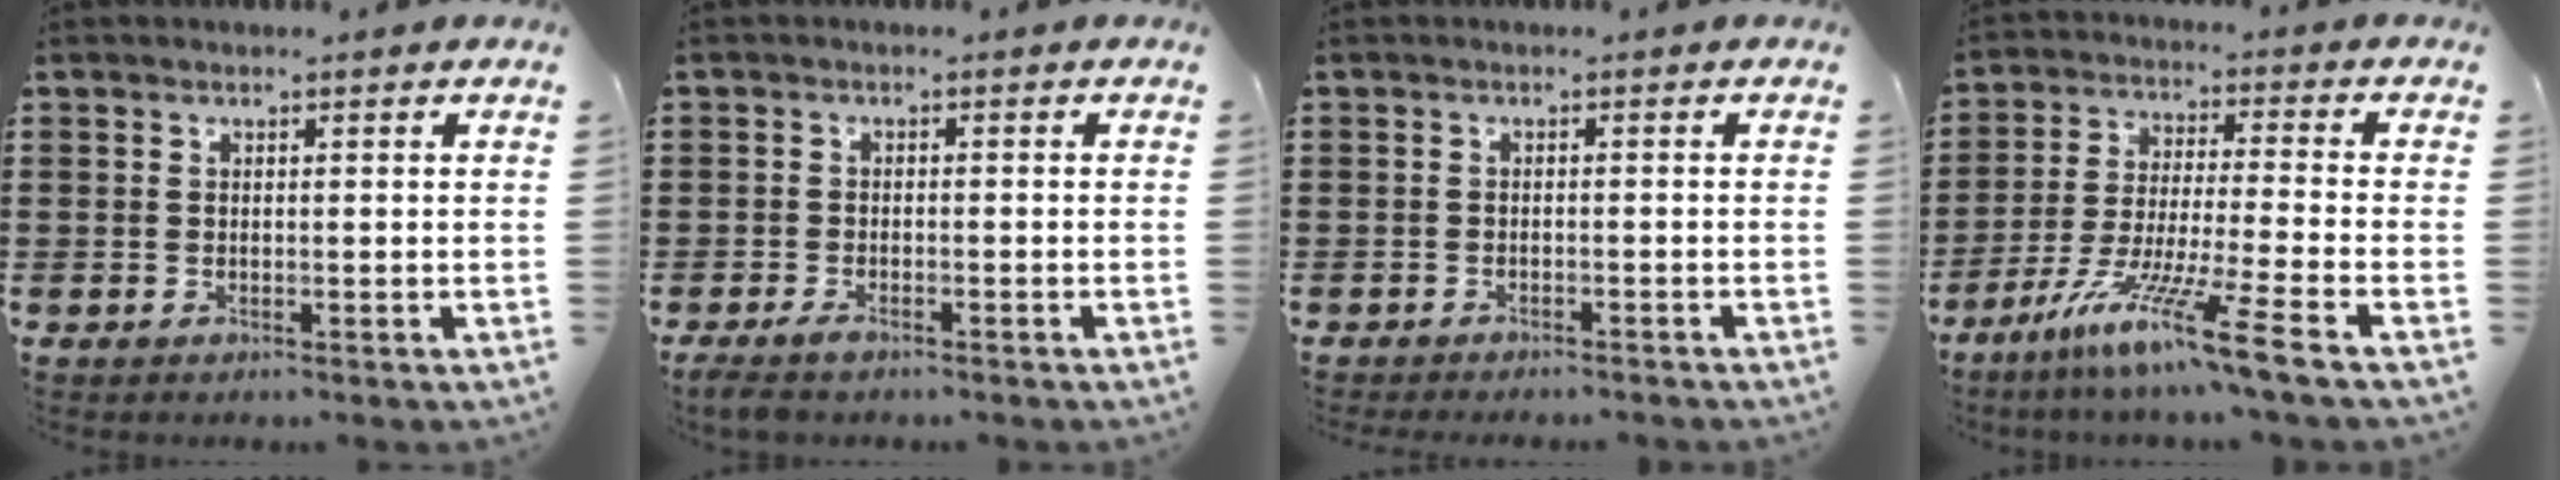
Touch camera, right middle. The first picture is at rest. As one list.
[{"total": 1.7, "force": [-1.3, 0.4, 1.0], "torque": [-0.029, -0.005, -0.027]}, {"total": 1.1, "force": [-1.1, -0.1, 0.0], "torque": [-0.003, 0.000, -0.021]}, {"total": 11.0, "force": [-7.7, -0.6, 7.9], "torque": [-0.158, -0.009, -0.155]}]